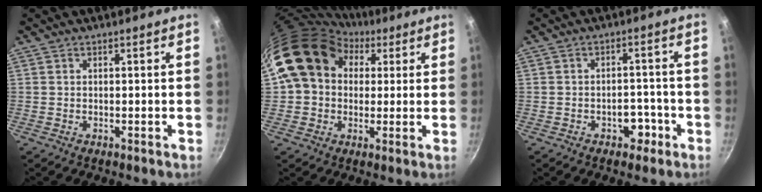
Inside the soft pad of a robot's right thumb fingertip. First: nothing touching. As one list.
[{"total": 16.4, "force": [5.3, 12.9, 8.7], "torque": [-0.129, 0.021, 0.081]}, {"total": 4.4, "force": [-2.2, 3.0, 2.4], "torque": [-0.007, 0.022, -0.024]}]